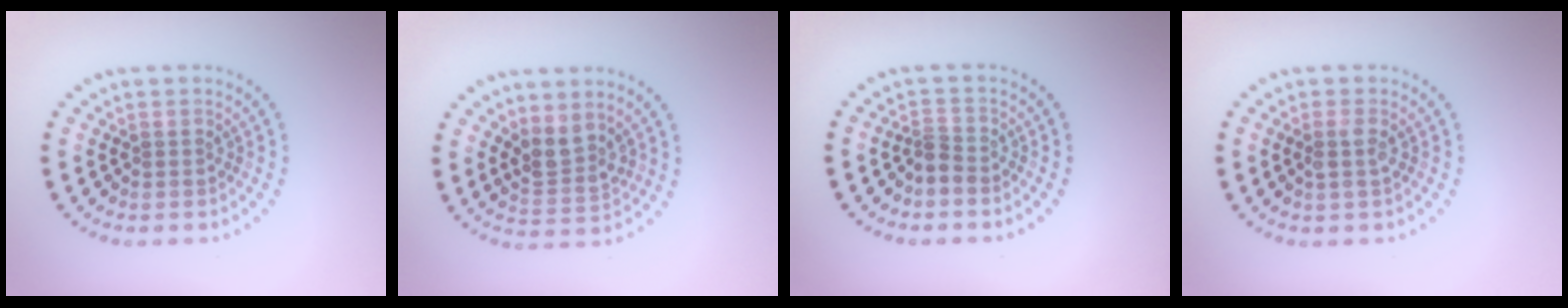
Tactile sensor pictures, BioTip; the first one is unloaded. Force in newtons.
{"total": 2.4, "press": 1.9, "slide": 1.5}
{"total": 1.7, "press": 1.2, "slide": 1.2}
{"total": 1.4, "press": 1.2, "slide": 0.7}